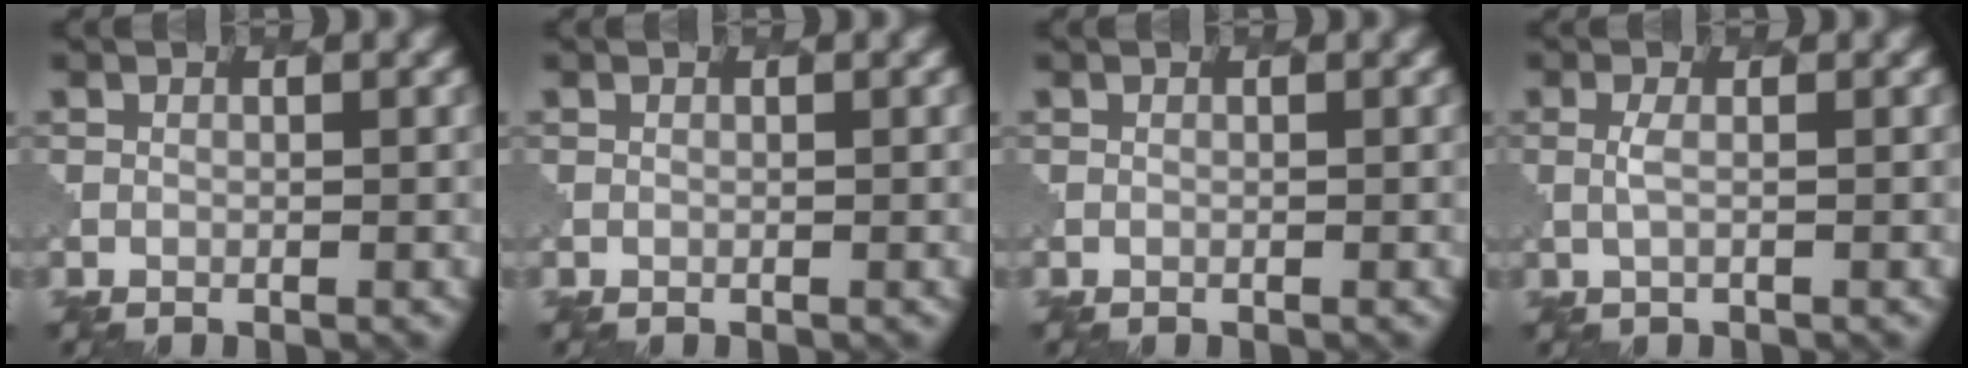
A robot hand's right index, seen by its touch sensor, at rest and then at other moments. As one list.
[{"total": 0.0}, {"total": 0.0}, {"total": 1.2, "force": [0.4, 0.3, 1.1], "torque": [-0.020, -0.001, 0.006]}]